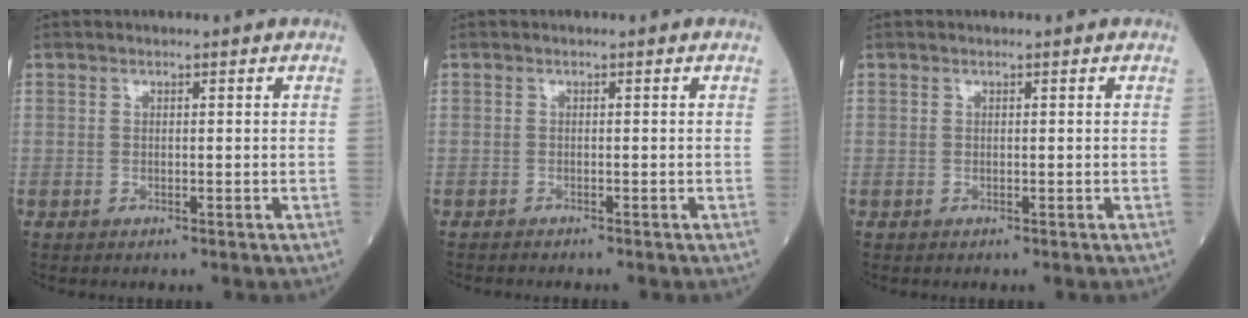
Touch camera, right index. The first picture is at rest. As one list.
[{"total": 0.9, "force": [-0.8, -0.1, 0.3], "torque": [-0.005, 0.000, -0.013]}, {"total": 0.0}]